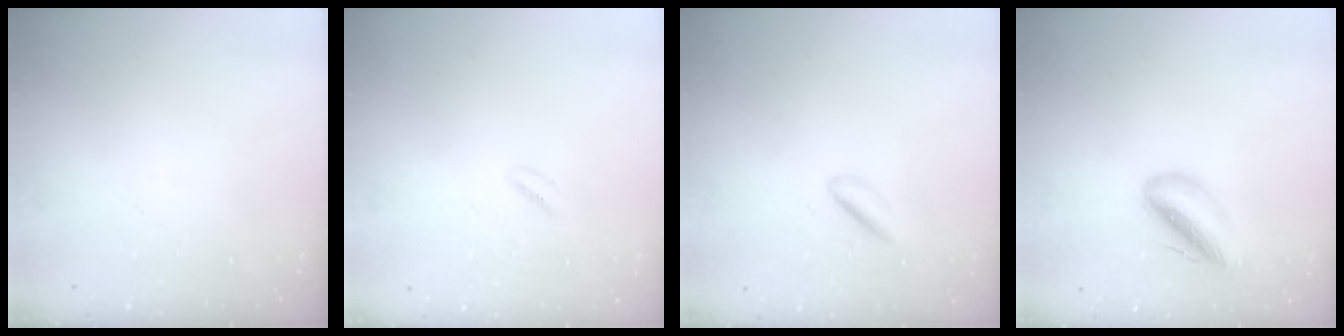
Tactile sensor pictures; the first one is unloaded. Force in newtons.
{"total": 1.1, "press": 0.9, "slide": 0.5}
{"total": 2.6, "press": 2.5, "slide": 1.0}
{"total": 8.8, "press": 8.6, "slide": 1.5}